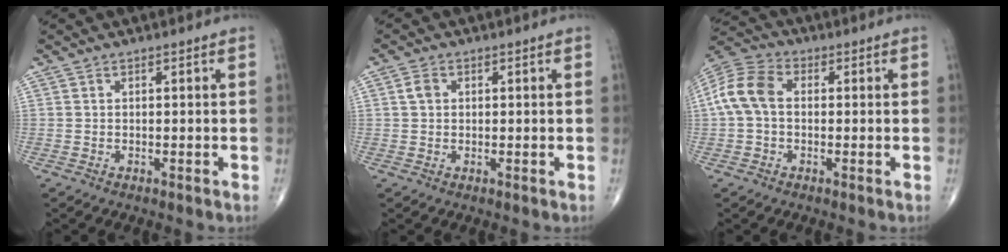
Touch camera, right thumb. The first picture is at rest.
{"total": 2.1, "force": [0.5, 1.7, 1.2], "torque": [-0.021, 0.004, 0.008]}
{"total": 9.6, "force": [0.4, 6.6, 6.9], "torque": [-0.145, 0.030, -0.002]}